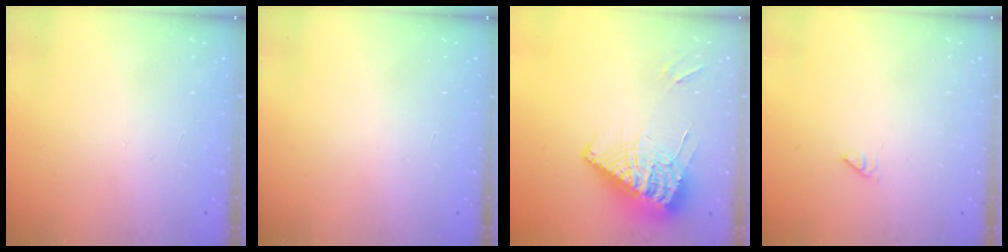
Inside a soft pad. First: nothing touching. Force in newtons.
{"total": 0.0}
{"total": 15.0, "press": 14.8, "slide": 2.1}
{"total": 0.0}